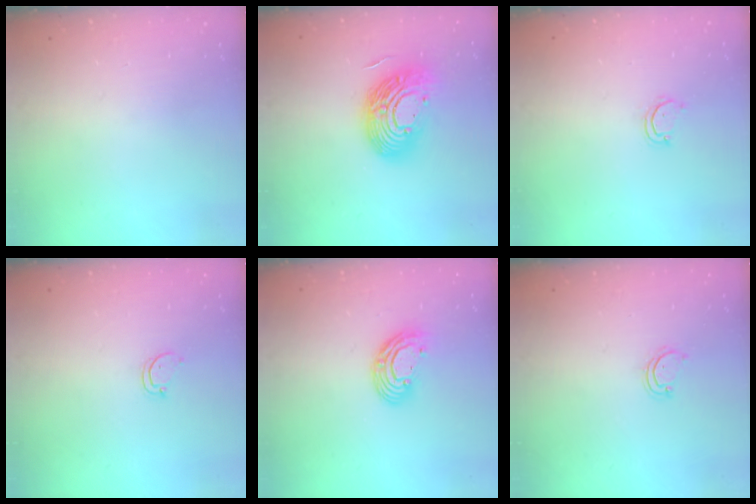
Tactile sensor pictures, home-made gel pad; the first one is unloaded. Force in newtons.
{"total": 17.5, "press": 17.5, "slide": 1.3}
{"total": 2.9, "press": 2.9, "slide": 0.3}
{"total": 2.6, "press": 2.6, "slide": 0.3}
{"total": 9.5, "press": 9.5, "slide": 0.6}
{"total": 2.8, "press": 2.8, "slide": 0.3}